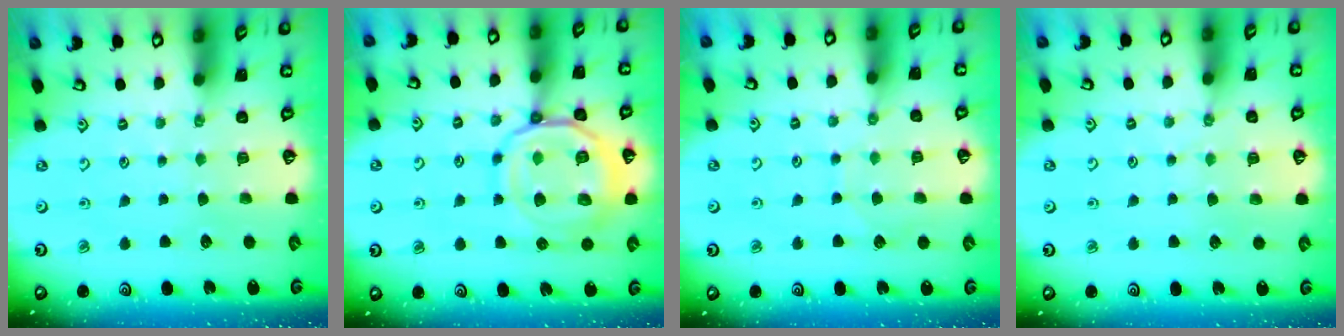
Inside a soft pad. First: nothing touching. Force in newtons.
{"total": 17.3, "press": 17.2, "slide": 1.7}
{"total": 5.3, "press": 5.3, "slide": 0.7}
{"total": 4.4, "press": 4.4, "slide": 0.5}